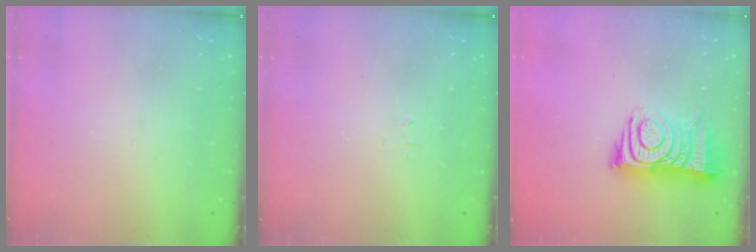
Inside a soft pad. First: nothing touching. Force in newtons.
{"total": 2.4, "press": 2.4, "slide": 0.4}
{"total": 11.4, "press": 11.3, "slide": 1.0}